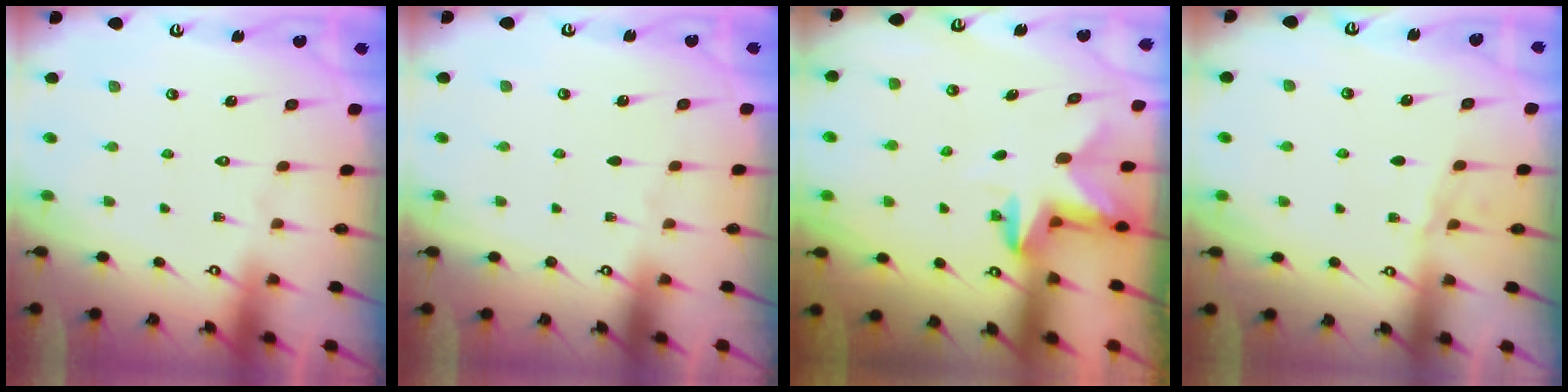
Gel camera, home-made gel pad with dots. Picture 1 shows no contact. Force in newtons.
{"total": 0.0}
{"total": 2.9, "press": 2.8, "slide": 0.5}
{"total": 2.7, "press": 2.7, "slide": 0.4}